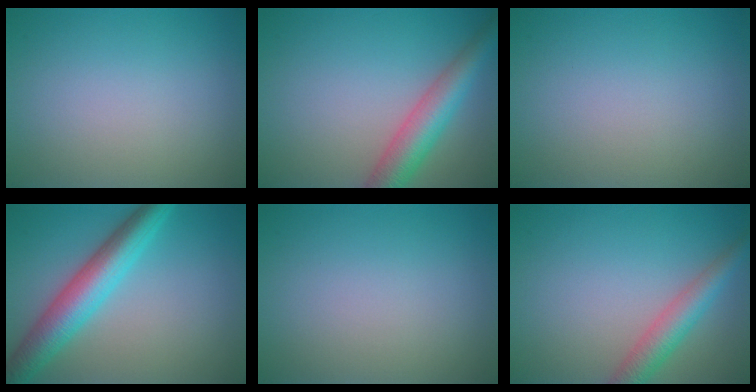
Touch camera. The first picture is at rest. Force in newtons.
{"total": 5.3, "press": 5.3, "slide": 0.1}
{"total": 0.0}
{"total": 6.2, "press": 6.2, "slide": 0.0}
{"total": 0.0}
{"total": 3.7, "press": 3.7, "slide": 0.2}